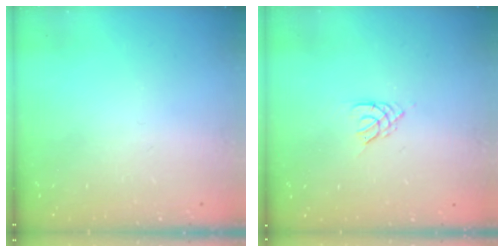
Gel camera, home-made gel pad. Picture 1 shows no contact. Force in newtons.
{"total": 2.6, "press": 2.5, "slide": 0.5}